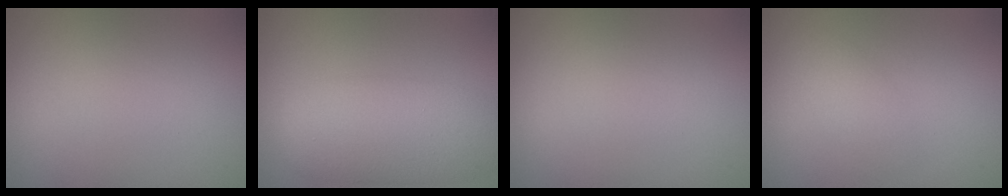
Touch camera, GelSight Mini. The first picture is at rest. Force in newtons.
{"total": 6.5, "press": 6.5, "slide": 0.1}
{"total": 0.0}
{"total": 1.5, "press": 1.5, "slide": 0.0}